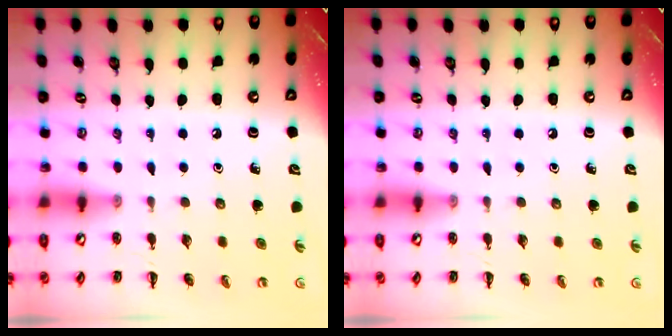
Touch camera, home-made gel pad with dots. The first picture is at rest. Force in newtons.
{"total": 0.0}